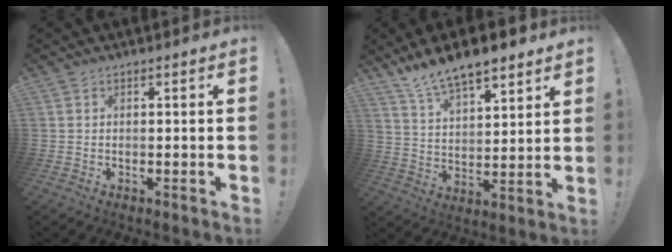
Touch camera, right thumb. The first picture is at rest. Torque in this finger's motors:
{"motor_torque": [0.53, 0.72, 0.91, 0.79, 0.38]}